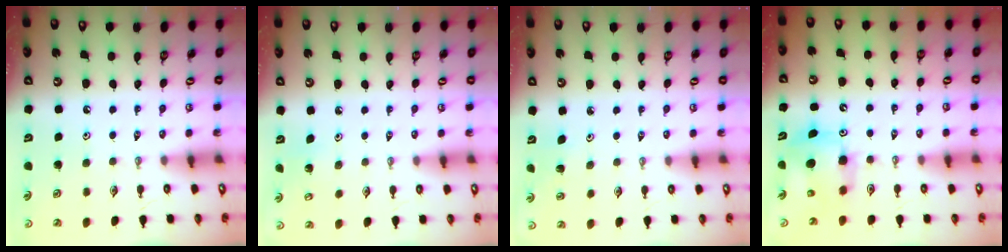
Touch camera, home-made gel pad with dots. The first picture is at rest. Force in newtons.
{"total": 3.3, "press": 3.3, "slide": 0.3}
{"total": 2.9, "press": 2.6, "slide": 1.3}
{"total": 7.4, "press": 7.4, "slide": 0.2}